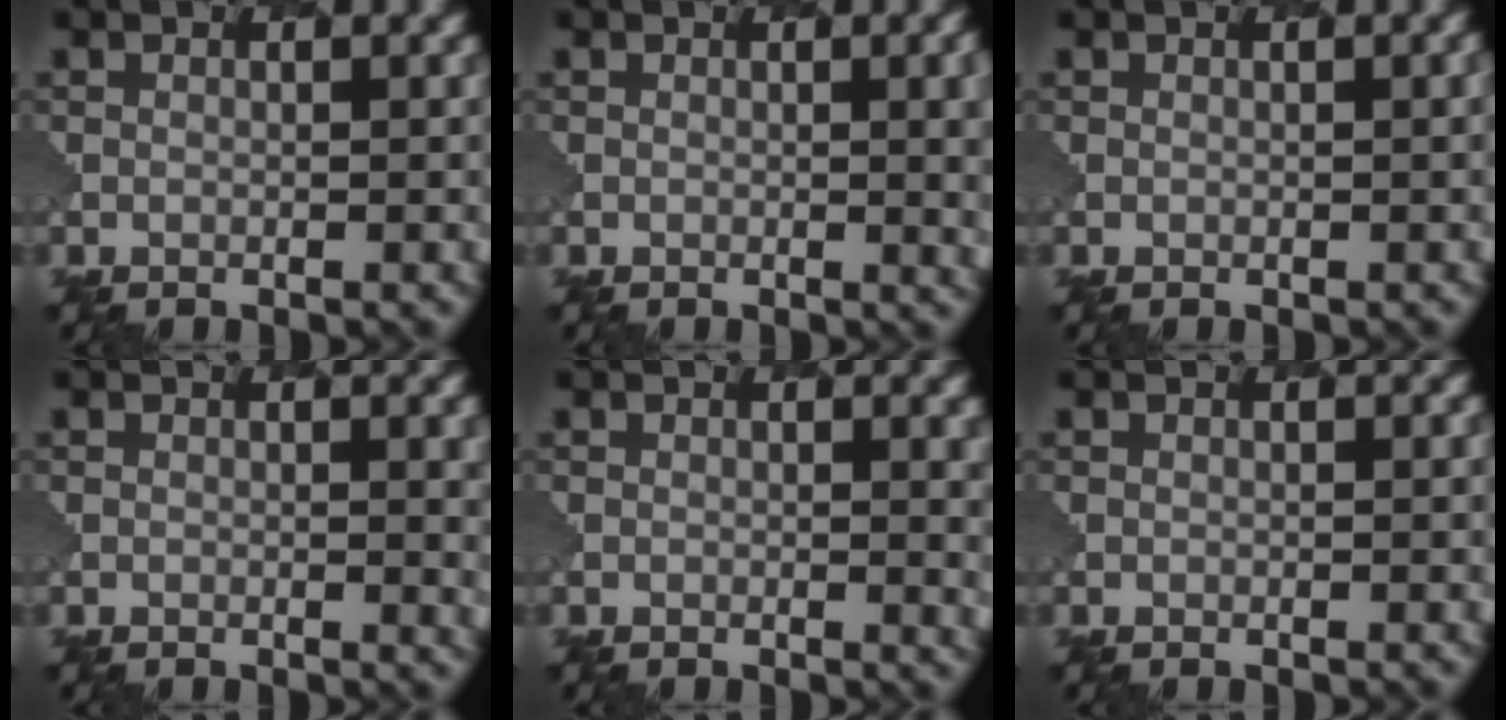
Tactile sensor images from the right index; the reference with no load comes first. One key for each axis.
{"total": 4.6, "fx": 0.3, "fy": 1.7, "fz": 4.2, "tx": -0.034, "ty": 0.001, "tz": 0.002}
{"total": 0.9, "fx": 0.0, "fy": 0.4, "fz": 0.8, "tx": 0.001, "ty": 0.005, "tz": 0.001}
{"total": 2.5, "fx": 0.3, "fy": 0.8, "fz": 2.4, "tx": -0.022, "ty": 0.000, "tz": 0.001}
{"total": 2.1, "fx": 0.4, "fy": 0.7, "fz": 2.0, "tx": -0.018, "ty": 0.000, "tz": 0.000}
{"total": 0.0}